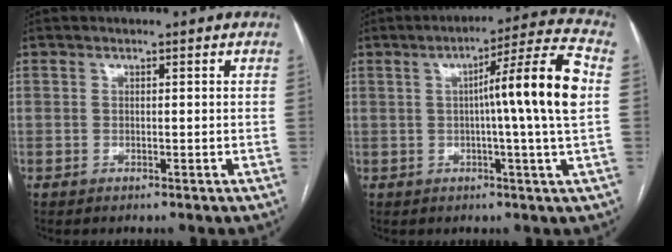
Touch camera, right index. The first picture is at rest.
{"total": 12.5, "force": [0.8, -2.0, 12.3], "torque": [-0.181, 0.007, 0.007]}